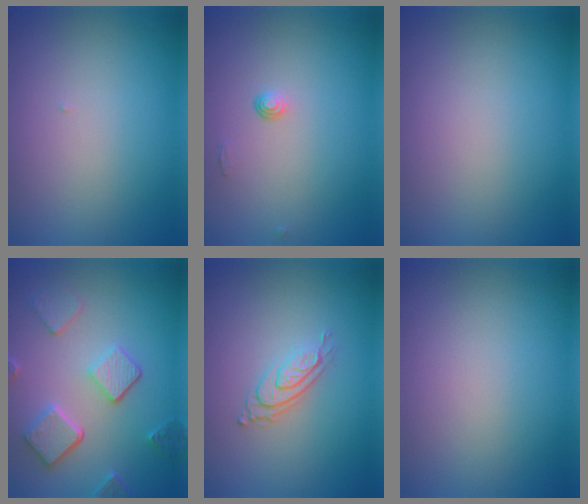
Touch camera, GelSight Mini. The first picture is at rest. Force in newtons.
{"total": 0.8, "press": 0.5, "slide": 0.6}
{"total": 0.0}
{"total": 5.0, "press": 3.9, "slide": 3.2}
{"total": 2.8, "press": 2.0, "slide": 2.1}
{"total": 0.0}